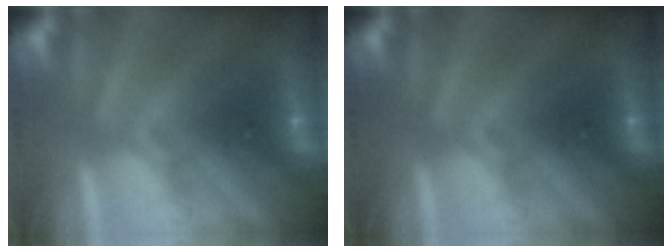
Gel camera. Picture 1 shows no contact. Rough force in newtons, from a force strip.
{"total": 0.0}